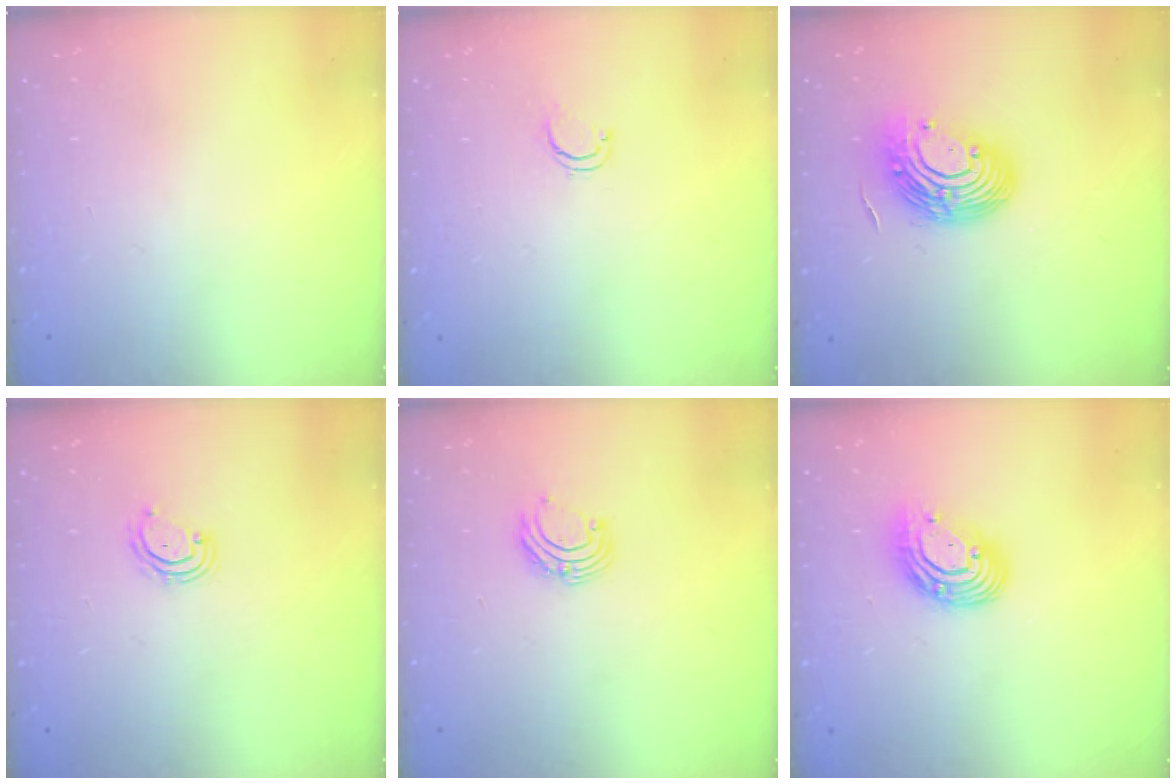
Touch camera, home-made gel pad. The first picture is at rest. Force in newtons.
{"total": 3.5, "press": 3.4, "slide": 0.8}
{"total": 12.8, "press": 12.6, "slide": 2.2}
{"total": 4.1, "press": 4.1, "slide": 0.3}
{"total": 7.3, "press": 7.3, "slide": 0.9}
{"total": 11.1, "press": 11.0, "slide": 1.1}